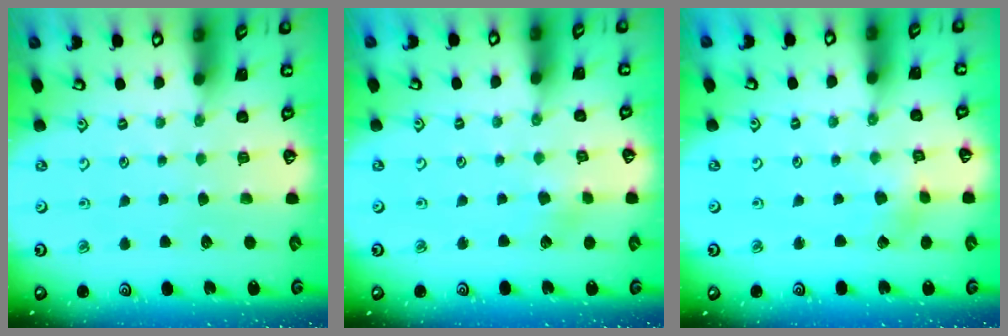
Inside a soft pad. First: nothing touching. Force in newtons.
{"total": 2.3, "press": 2.3, "slide": 0.4}
{"total": 2.0, "press": 2.0, "slide": 0.1}